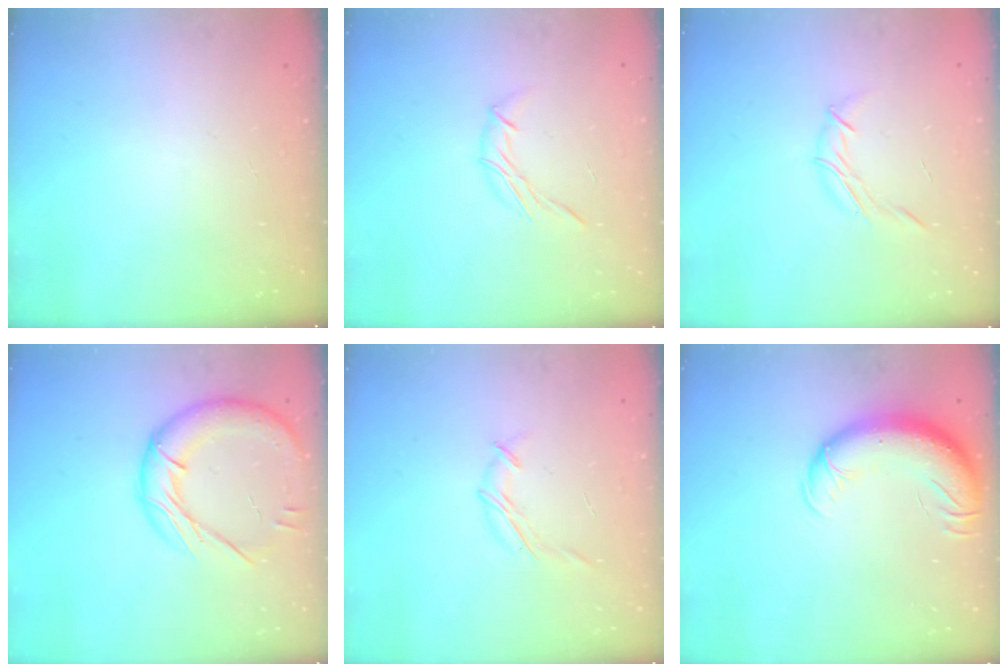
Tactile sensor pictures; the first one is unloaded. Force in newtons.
{"total": 6.3, "press": 6.2, "slide": 0.8}
{"total": 6.3, "press": 6.1, "slide": 1.5}
{"total": 17.1, "press": 17.0, "slide": 2.0}
{"total": 7.4, "press": 7.2, "slide": 1.6}
{"total": 13.9, "press": 13.5, "slide": 3.1}